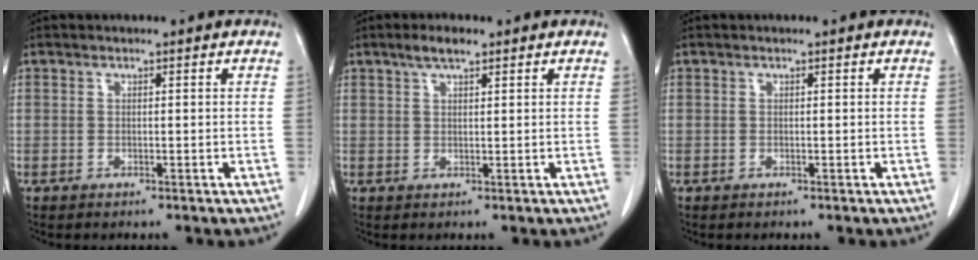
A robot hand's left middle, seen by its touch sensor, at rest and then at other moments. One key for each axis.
{"total": 2.9, "fx": 2.0, "fy": 0.7, "fz": 1.9, "tx": -0.042, "ty": 0.007, "tz": 0.038}
{"total": 0.0}